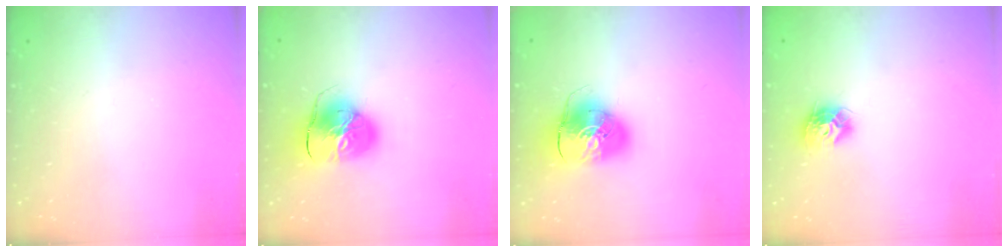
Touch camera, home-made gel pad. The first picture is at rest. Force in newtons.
{"total": 11.2, "press": 11.1, "slide": 1.5}
{"total": 11.2, "press": 11.0, "slide": 1.9}
{"total": 9.3, "press": 9.3, "slide": 0.3}